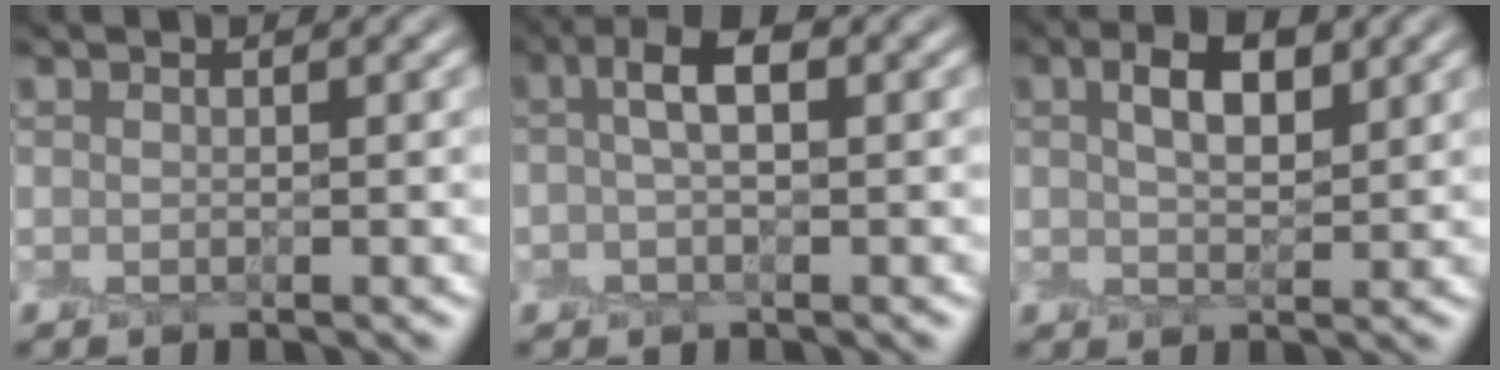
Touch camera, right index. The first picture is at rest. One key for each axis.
{"total": 3.3, "fx": 0.5, "fy": 1.1, "fz": 3.1, "tx": -0.055, "ty": 0.011, "tz": 0.003}
{"total": 3.8, "fx": 1.5, "fy": 1.6, "fz": 3.1, "tx": -0.058, "ty": 0.007, "tz": 0.027}